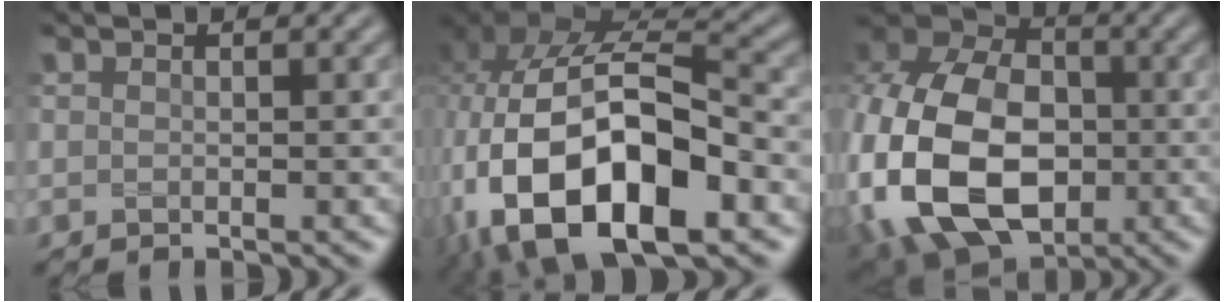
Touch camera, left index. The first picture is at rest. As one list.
[{"total": 17.2, "force": [-5.3, 9.8, 13.1], "torque": [-0.242, -0.021, -0.077]}, {"total": 19.8, "force": [-3.7, 14.7, 12.8], "torque": [-0.275, -0.035, -0.080]}]